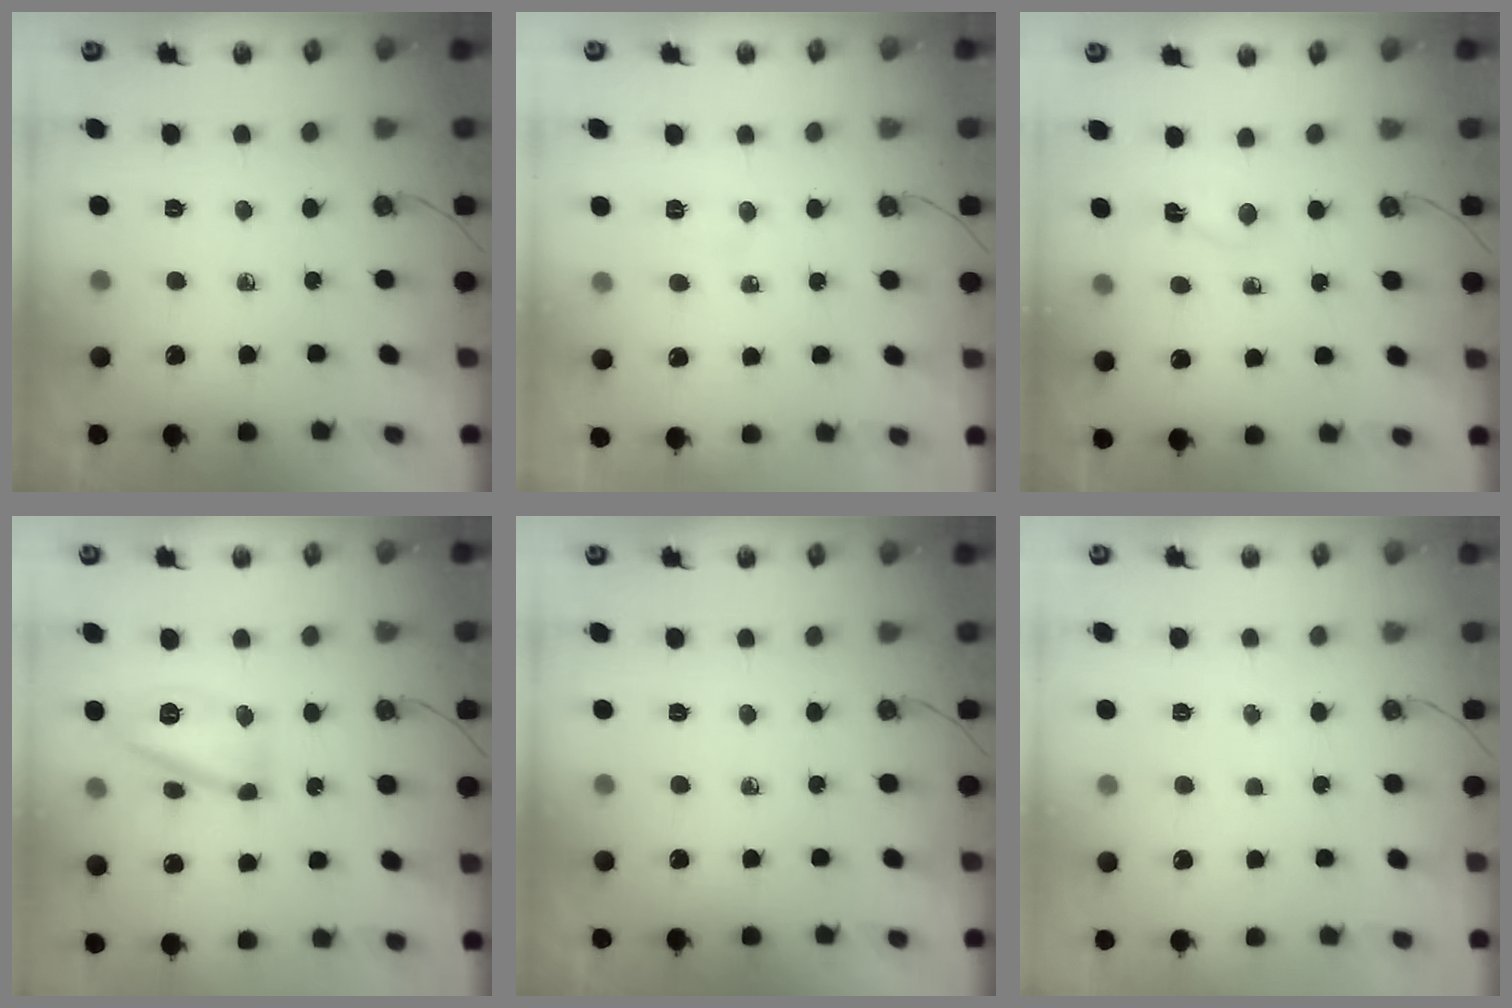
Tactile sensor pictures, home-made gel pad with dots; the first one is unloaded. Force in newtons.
{"total": 5.0, "press": 3.7, "slide": 3.3}
{"total": 11.2, "press": 2.4, "slide": 10.9}
{"total": 13.3, "press": 13.3, "slide": 1.2}
{"total": 0.0}
{"total": 1.3, "press": 1.3, "slide": 0.1}